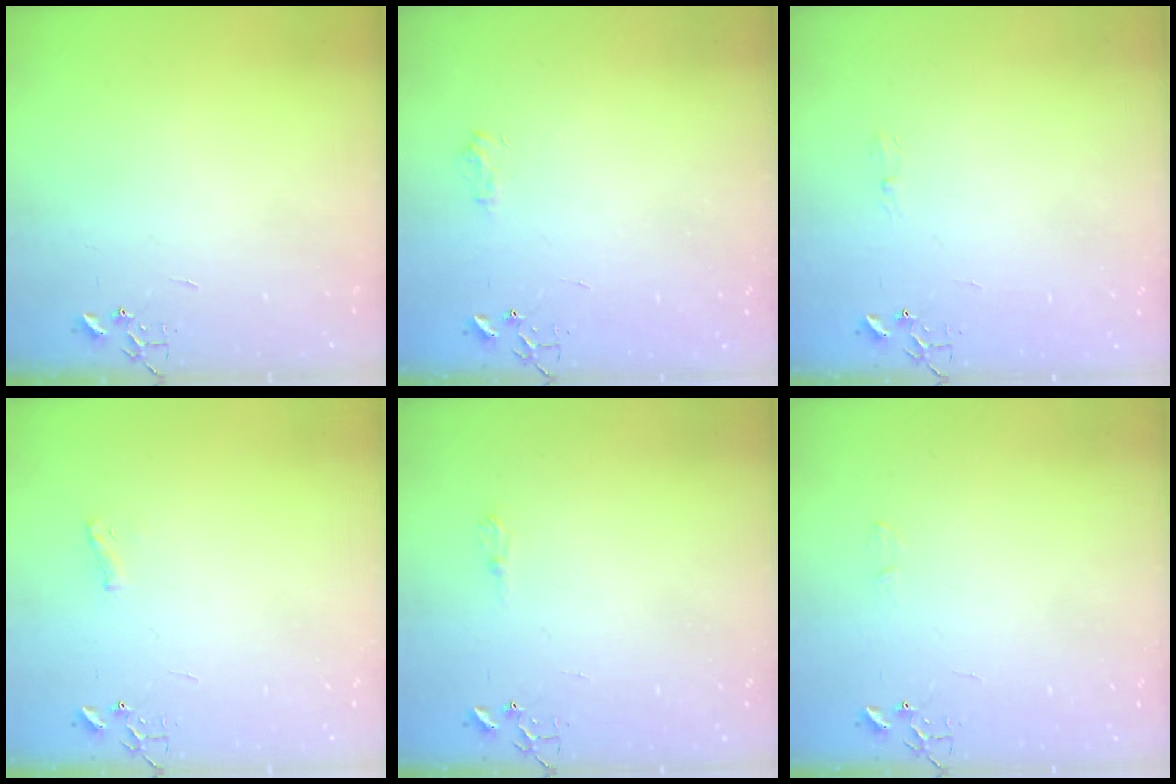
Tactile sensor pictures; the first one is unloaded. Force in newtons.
{"total": 6.6, "press": 6.6, "slide": 0.8}
{"total": 5.5, "press": 5.4, "slide": 0.6}
{"total": 5.5, "press": 5.5, "slide": 0.7}
{"total": 6.5, "press": 6.5, "slide": 0.6}
{"total": 4.6, "press": 4.6, "slide": 0.7}